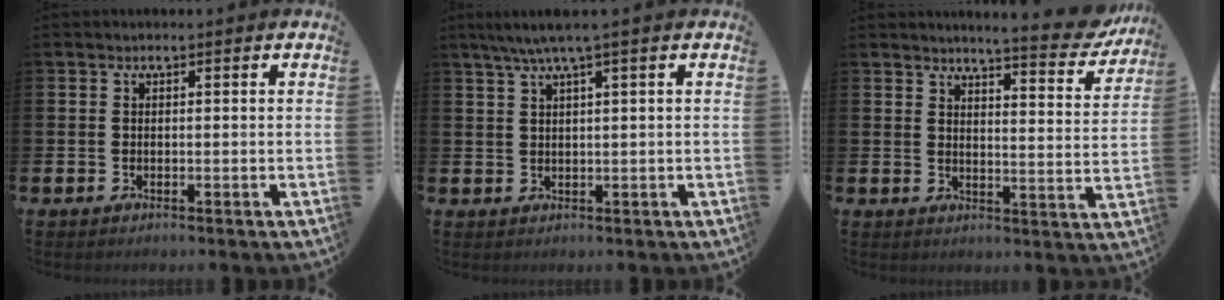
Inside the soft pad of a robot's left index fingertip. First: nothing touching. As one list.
[{"total": 3.5, "force": [2.2, -0.3, 2.7], "torque": [-0.060, 0.004, 0.040]}, {"total": 5.7, "force": [5.5, 0.2, 1.6], "torque": [-0.030, -0.043, 0.090]}]